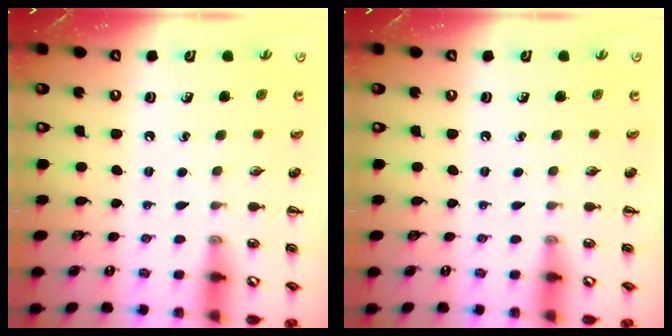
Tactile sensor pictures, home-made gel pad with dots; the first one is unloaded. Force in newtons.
{"total": 0.0}